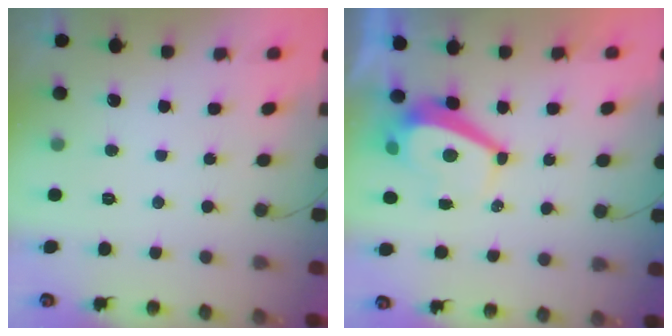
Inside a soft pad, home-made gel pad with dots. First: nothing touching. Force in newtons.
{"total": 4.4, "press": 4.4, "slide": 0.3}